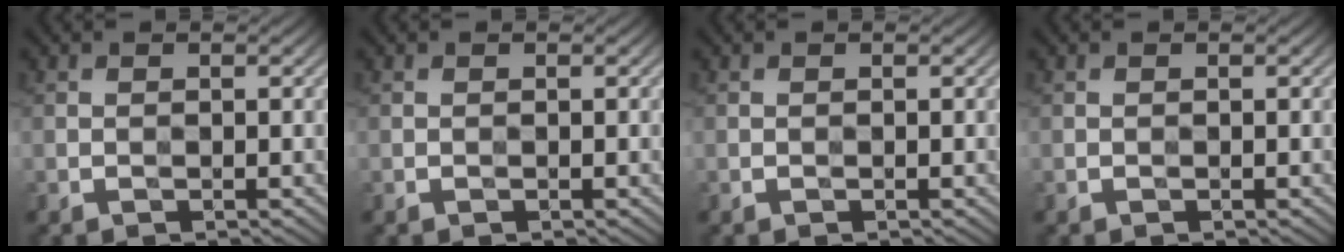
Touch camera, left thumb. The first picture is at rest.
{"total": 0.0}
{"total": 0.0}
{"total": 0.0}